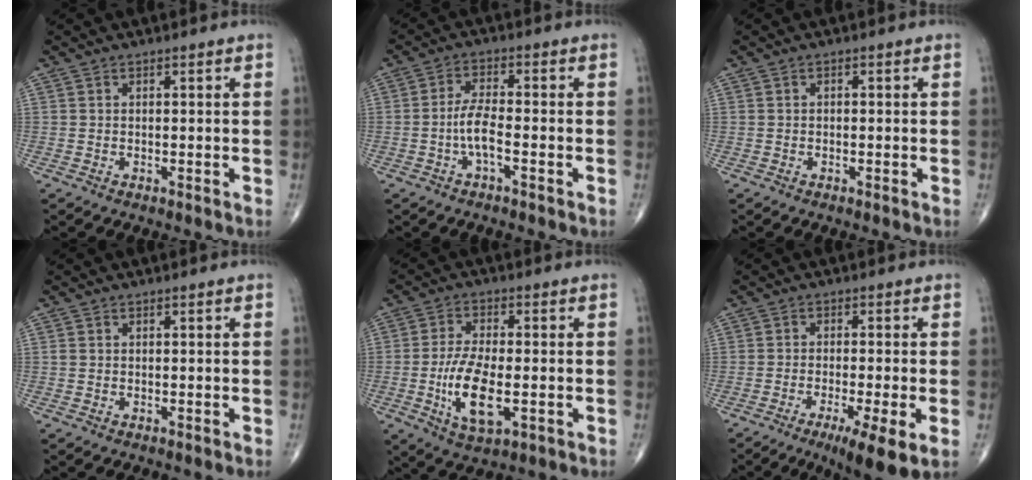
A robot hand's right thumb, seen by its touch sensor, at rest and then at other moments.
{"total": 4.8, "force": [-1.7, 1.1, 4.3], "torque": [-0.091, 0.014, -0.036]}
{"total": 0.0}
{"total": 0.5, "force": [0.0, 0.4, 0.3], "torque": [-0.005, 0.002, 0.001]}
{"total": 10.6, "force": [-2.2, 4.3, 9.4], "torque": [-0.182, -0.003, -0.038]}
{"total": 8.7, "force": [-3.7, 1.1, 7.8], "torque": [-0.127, -0.015, -0.060]}